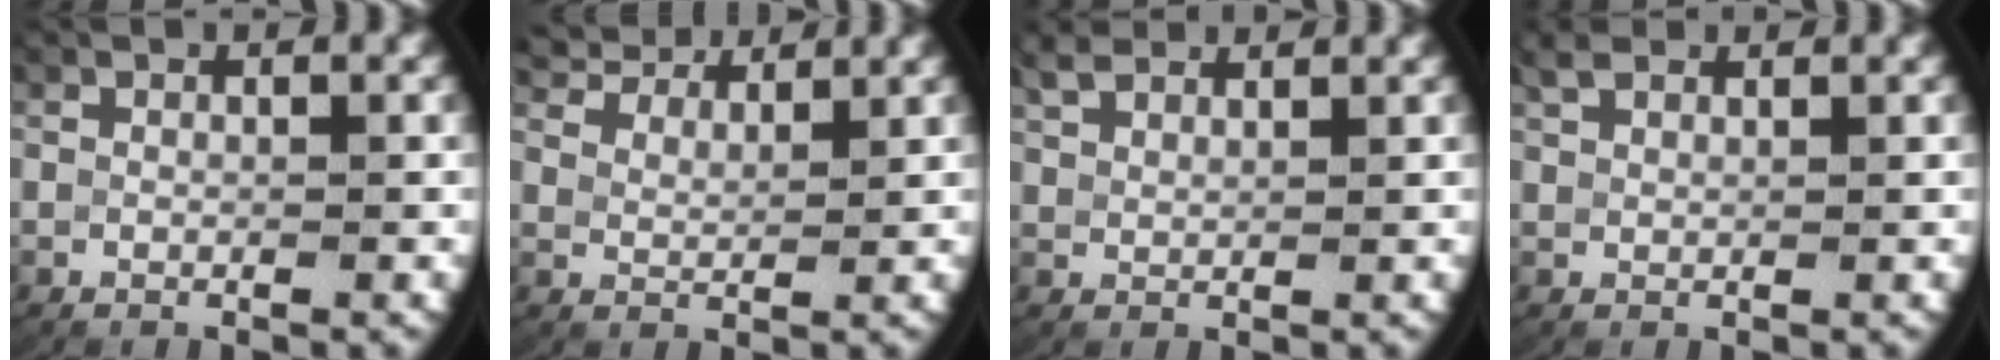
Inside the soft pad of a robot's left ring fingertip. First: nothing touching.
{"total": 5.0, "force": [4.8, 0.7, 1.3], "torque": [-0.024, 0.007, 0.083]}
{"total": 2.3, "force": [2.3, 0.1, 0.5], "torque": [-0.013, 0.001, 0.046]}
{"total": 1.3, "force": [1.3, -0.1, 0.3], "torque": [-0.008, 0.000, 0.029]}